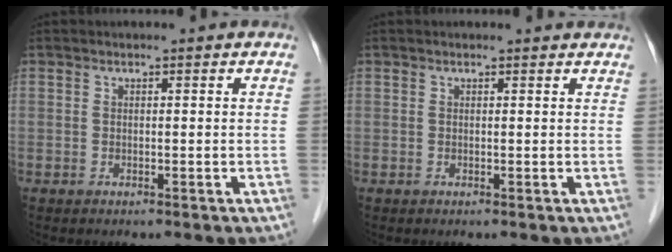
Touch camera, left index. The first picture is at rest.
{"total": 2.8, "force": [2.7, 0.5, 0.5], "torque": [-0.012, 0.016, 0.024]}